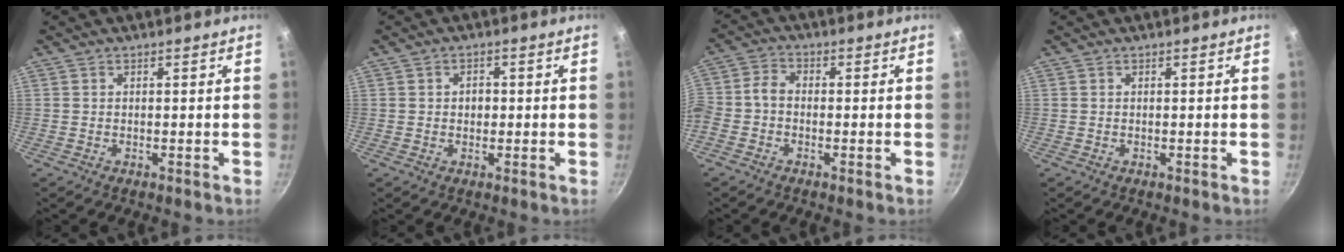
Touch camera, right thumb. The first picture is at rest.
{"total": 2.4, "force": [0.1, 1.9, 1.4], "torque": [-0.011, 0.005, -0.001]}
{"total": 4.4, "force": [-1.8, 3.0, 2.8], "torque": [-0.066, 0.027, -0.049]}
{"total": 0.0}